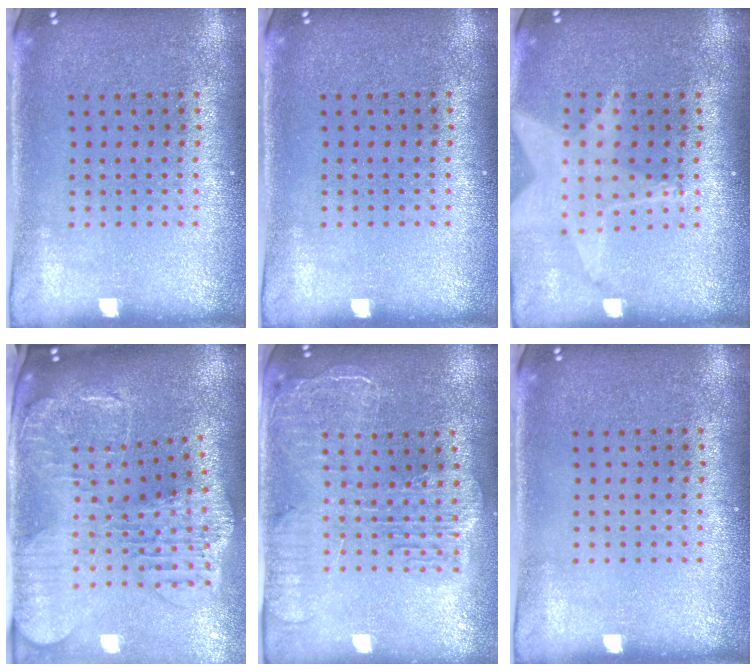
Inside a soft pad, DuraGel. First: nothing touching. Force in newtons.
{"total": 0.0}
{"total": 1.4, "press": 1.4, "slide": 0.3}
{"total": 2.9, "press": 2.5, "slide": 1.5}
{"total": 2.5, "press": 2.2, "slide": 1.2}
{"total": 0.0}